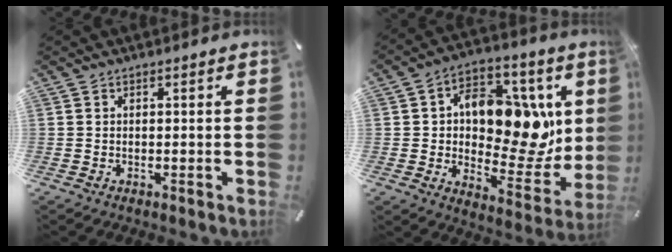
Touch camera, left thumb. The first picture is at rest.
{"total": 16.8, "force": [3.2, 11.2, 12.1], "torque": [-0.151, -0.024, 0.066]}